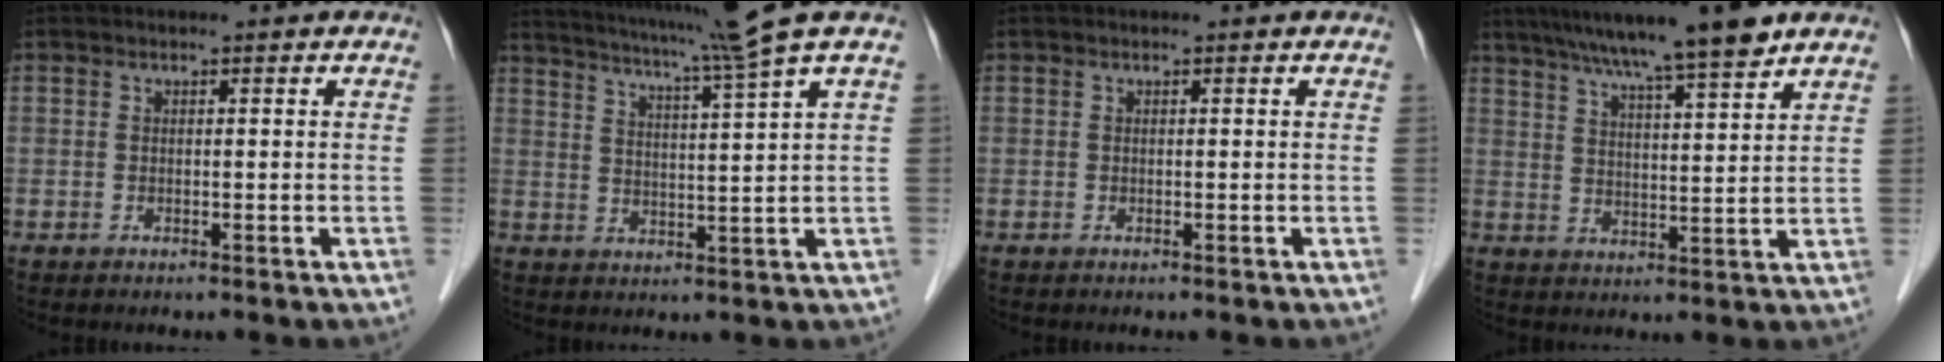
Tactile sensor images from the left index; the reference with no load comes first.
{"total": 10.9, "force": [8.7, -3.3, 5.7], "torque": [-0.100, -0.027, 0.131]}
{"total": 0.0}
{"total": 12.6, "force": [9.9, 0.2, 7.8], "torque": [-0.126, 0.017, 0.154]}